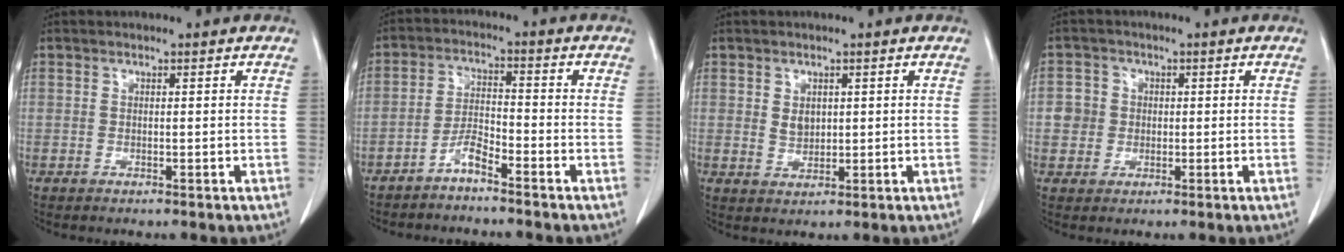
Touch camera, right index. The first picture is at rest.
{"total": 3.8, "force": [-3.2, 0.3, 2.1], "torque": [-0.044, 0.001, -0.064]}
{"total": 2.3, "force": [0.7, 1.7, 1.4], "torque": [-0.025, -0.002, 0.018]}
{"total": 3.6, "force": [0.0, 3.5, 0.7], "torque": [-0.010, 0.012, 0.001]}